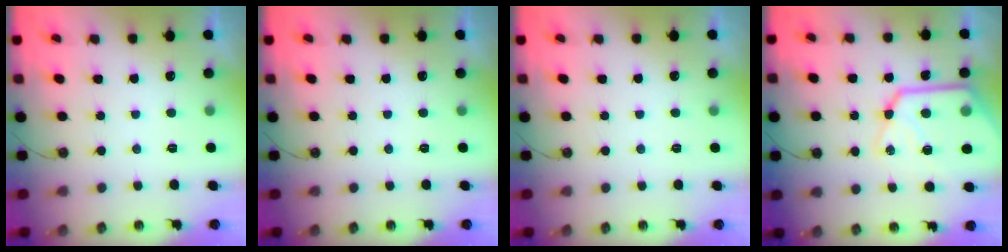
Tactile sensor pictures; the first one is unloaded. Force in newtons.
{"total": 0.0}
{"total": 2.6, "press": 2.6, "slide": 0.5}
{"total": 20.1, "press": 20.0, "slide": 2.4}